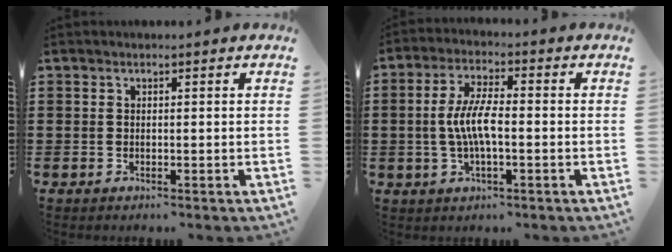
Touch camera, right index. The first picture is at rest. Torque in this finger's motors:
{"motor_torque": [0.98, 0.06, 0.81, 0.21]}